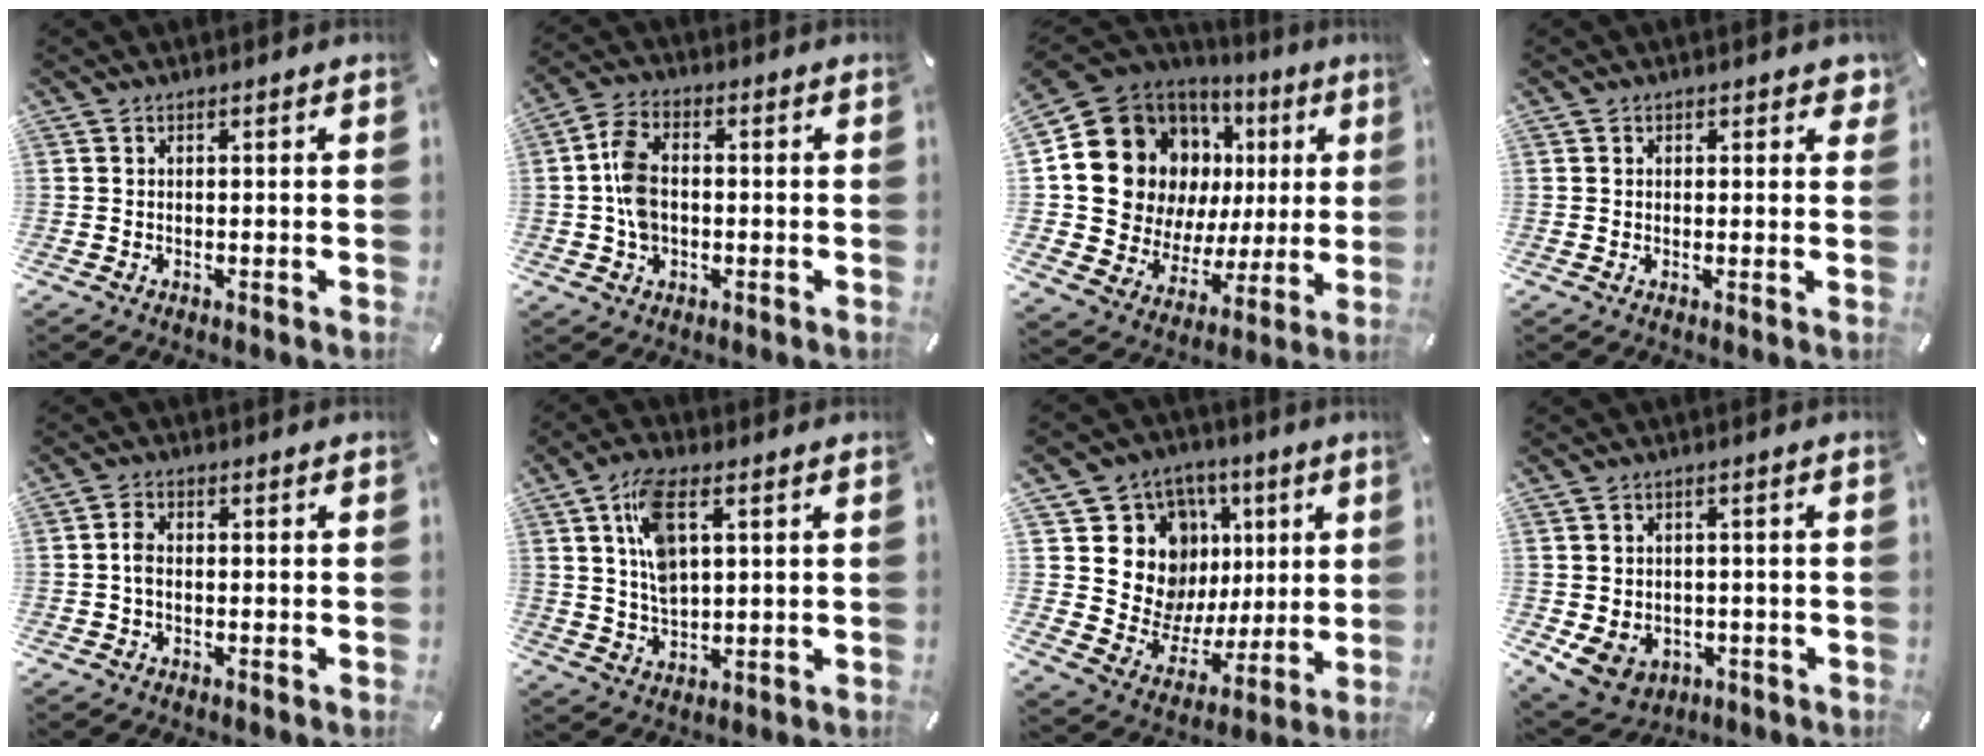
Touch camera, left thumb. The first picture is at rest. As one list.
[{"total": 7.5, "force": [-0.5, 5.2, 5.4], "torque": [-0.122, 0.006, -0.009]}, {"total": 18.8, "force": [7.0, 15.2, 8.6], "torque": [-0.160, -0.049, 0.151]}, {"total": 1.8, "force": [0.9, 1.3, 0.7], "torque": [0.008, -0.002, 0.009]}, {"total": 2.6, "force": [-0.3, 1.6, 2.0], "torque": [-0.039, 0.005, -0.006]}, {"total": 10.1, "force": [3.4, 4.9, 8.1], "torque": [-0.161, -0.003, 0.057]}, {"total": 16.0, "force": [5.3, 14.2, 5.1], "torque": [-0.076, -0.049, 0.122]}, {"total": 6.0, "force": [-1.1, 5.5, 2.3], "torque": [-0.063, 0.006, -0.020]}]